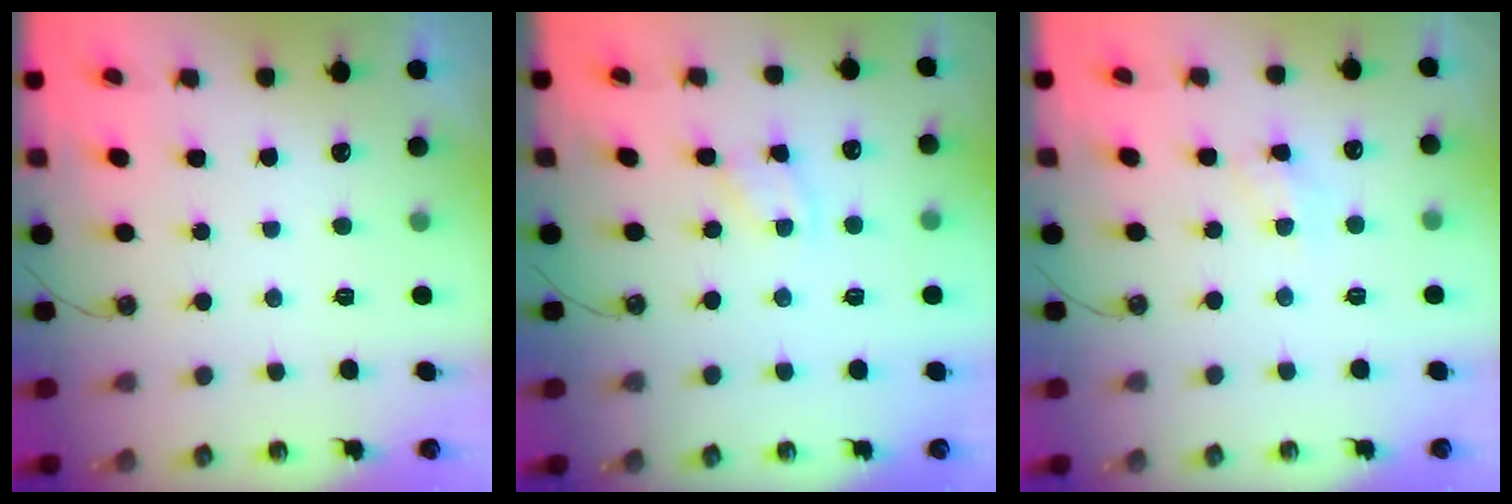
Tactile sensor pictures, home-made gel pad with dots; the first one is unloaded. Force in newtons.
{"total": 2.8, "press": 2.8, "slide": 0.4}
{"total": 5.3, "press": 5.3, "slide": 0.6}